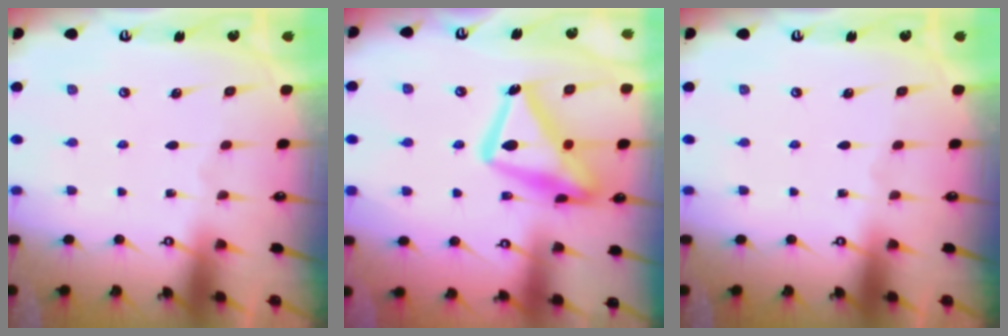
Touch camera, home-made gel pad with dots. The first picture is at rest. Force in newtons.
{"total": 19.6, "press": 19.5, "slide": 1.5}
{"total": 0.0}